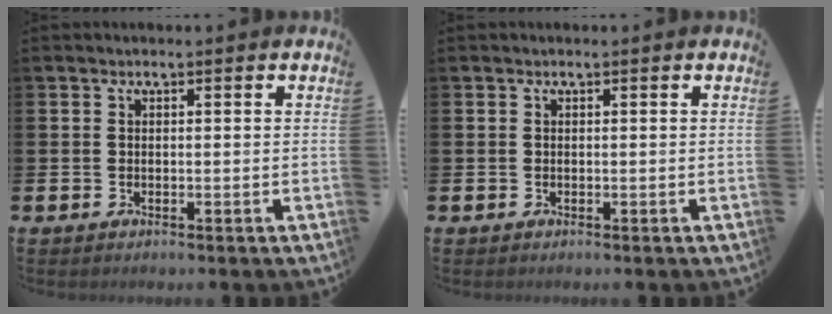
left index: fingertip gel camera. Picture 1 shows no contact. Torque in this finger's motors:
{"motor_torque": [0.00, 0.00, 0.00, 0.00]}